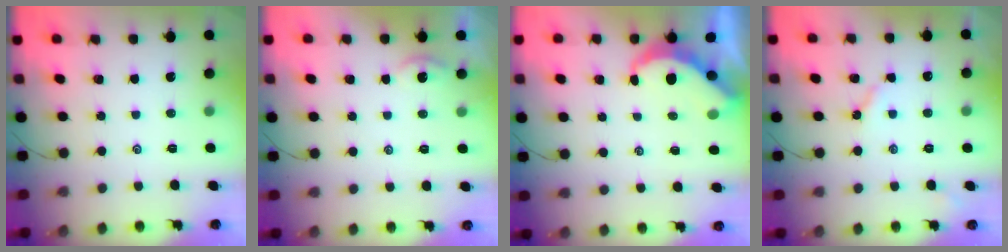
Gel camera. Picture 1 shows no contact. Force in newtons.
{"total": 0.6, "press": 0.6, "slide": 0.2}
{"total": 4.7, "press": 4.7, "slide": 0.5}
{"total": 2.9, "press": 2.9, "slide": 0.4}